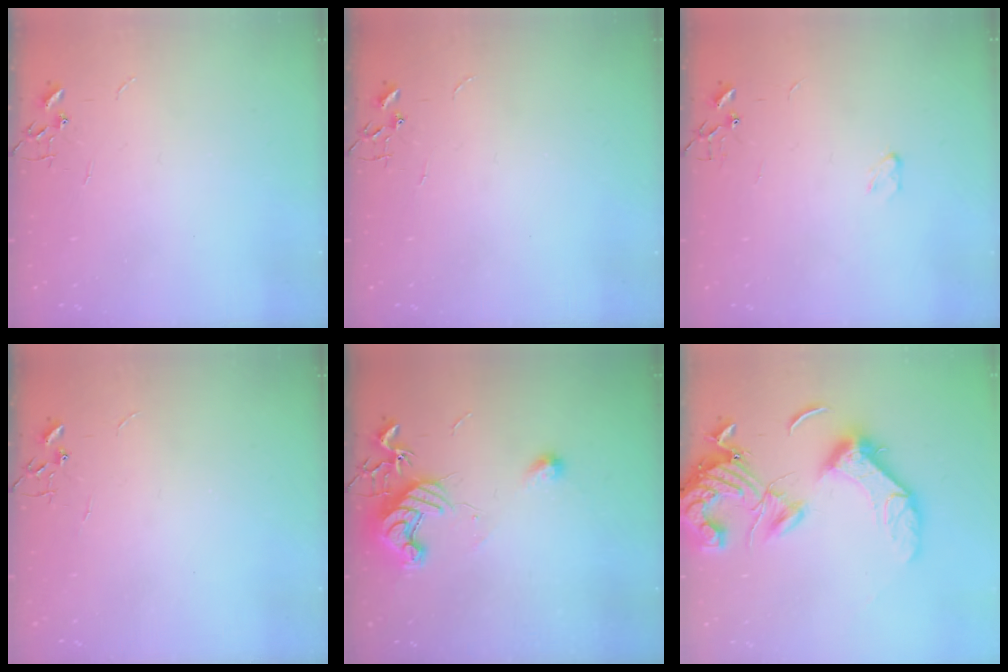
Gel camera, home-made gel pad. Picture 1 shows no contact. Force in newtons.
{"total": 0.0}
{"total": 2.9, "press": 2.9, "slide": 0.4}
{"total": 0.0}
{"total": 12.1, "press": 12.1, "slide": 0.8}
{"total": 20.0, "press": 19.9, "slide": 2.7}